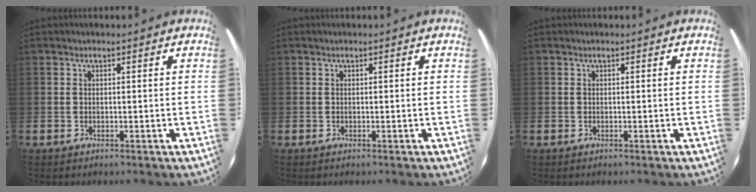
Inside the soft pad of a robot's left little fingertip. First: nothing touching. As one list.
[{"total": 0.0}, {"total": 0.0}]